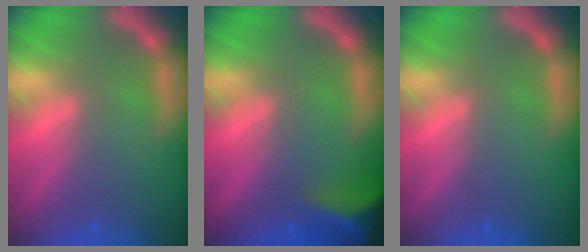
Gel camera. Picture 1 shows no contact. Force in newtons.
{"total": 8.0}
{"total": 0.0}